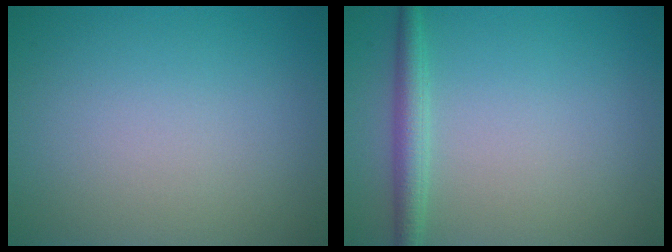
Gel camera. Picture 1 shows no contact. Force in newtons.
{"total": 2.4, "press": 2.4, "slide": 0.1}